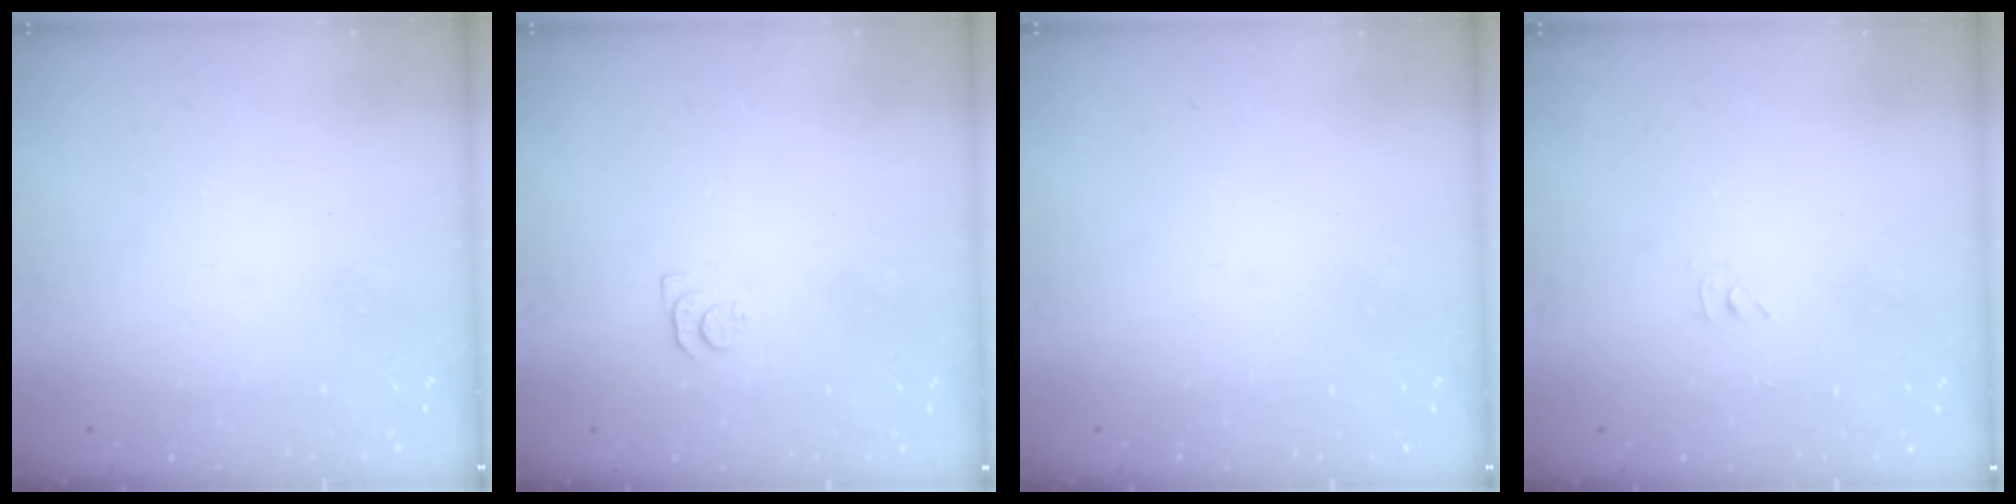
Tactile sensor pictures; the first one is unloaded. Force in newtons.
{"total": 4.3, "press": 4.3, "slide": 0.6}
{"total": 0.0}
{"total": 2.8, "press": 2.8, "slide": 0.4}